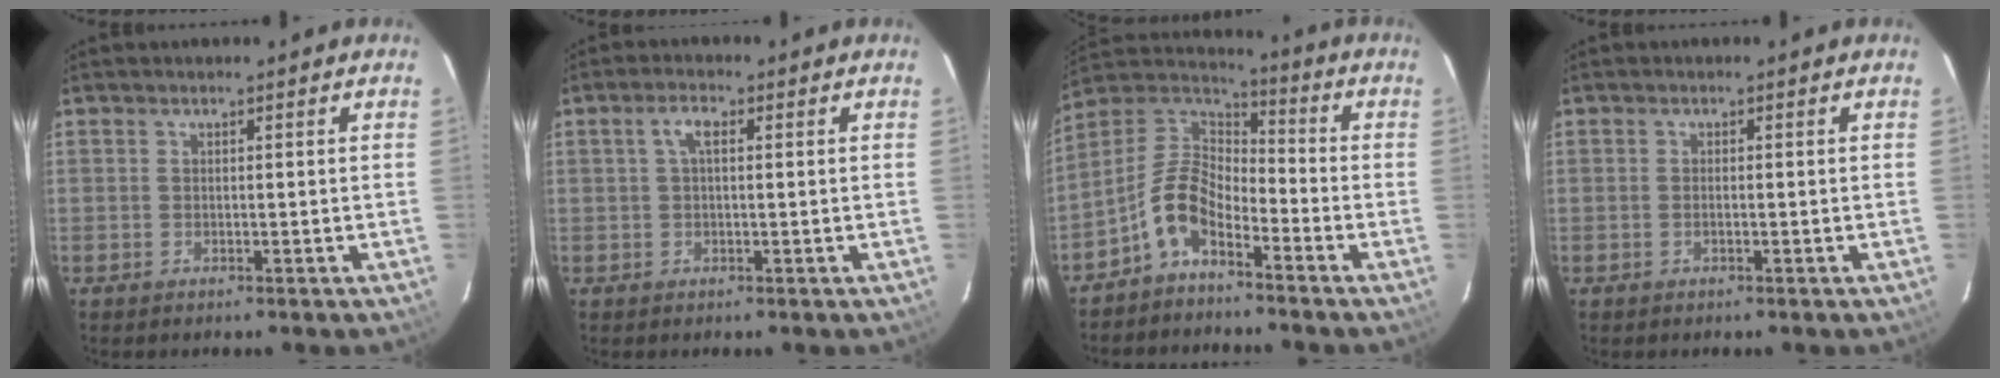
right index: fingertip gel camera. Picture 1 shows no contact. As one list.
[{"total": 2.7, "force": [0.7, 1.1, 2.4], "torque": [-0.050, 0.010, 0.013]}, {"total": 9.6, "force": [-5.5, 4.7, 6.3], "torque": [-0.138, 0.026, -0.117]}, {"total": 0.7, "force": [-0.3, 0.2, 0.6], "torque": [-0.014, 0.001, -0.007]}]